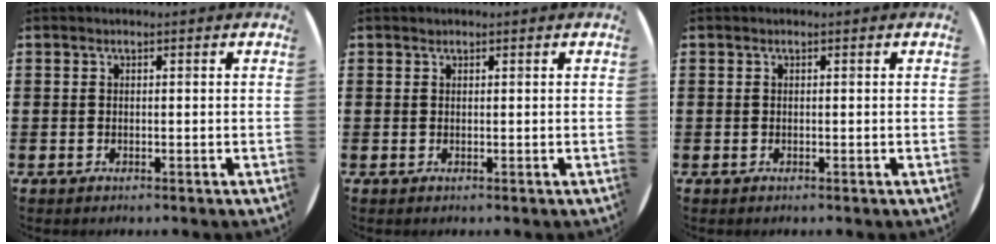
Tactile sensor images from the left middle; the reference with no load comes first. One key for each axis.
{"total": 0.0}
{"total": 0.0}